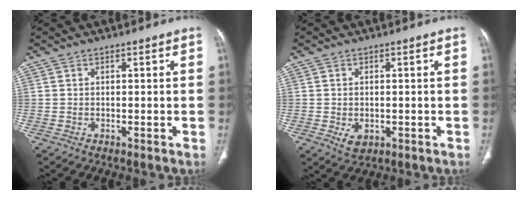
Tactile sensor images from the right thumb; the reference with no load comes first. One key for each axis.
{"total": 3.4, "fx": -0.8, "fy": 2.3, "fz": 2.4, "tx": -0.039, "ty": -0.002, "tz": -0.003}